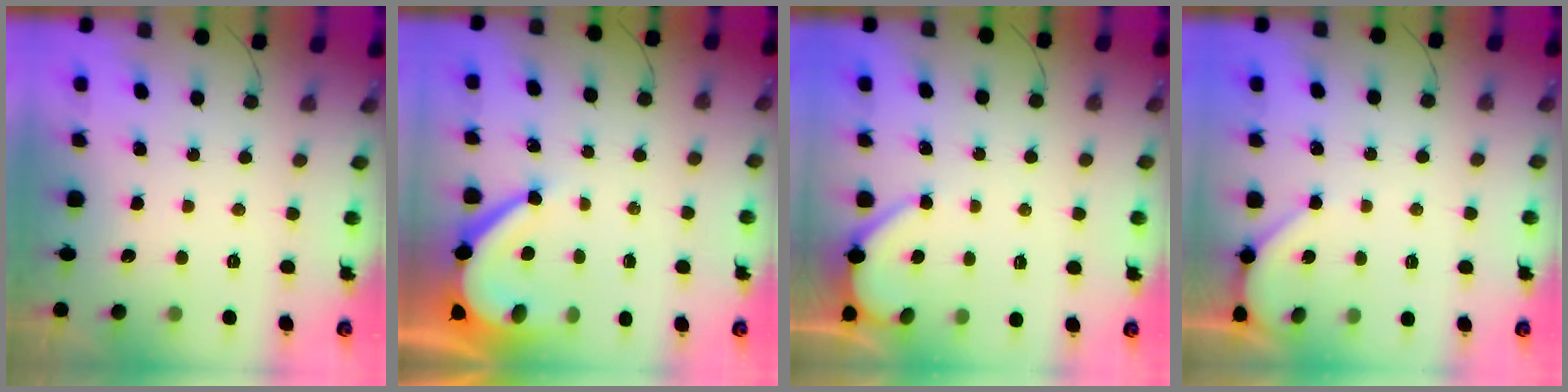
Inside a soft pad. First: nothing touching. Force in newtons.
{"total": 9.5, "press": 9.4, "slide": 1.4}
{"total": 2.9, "press": 2.8, "slide": 0.4}
{"total": 2.1, "press": 2.1, "slide": 0.3}